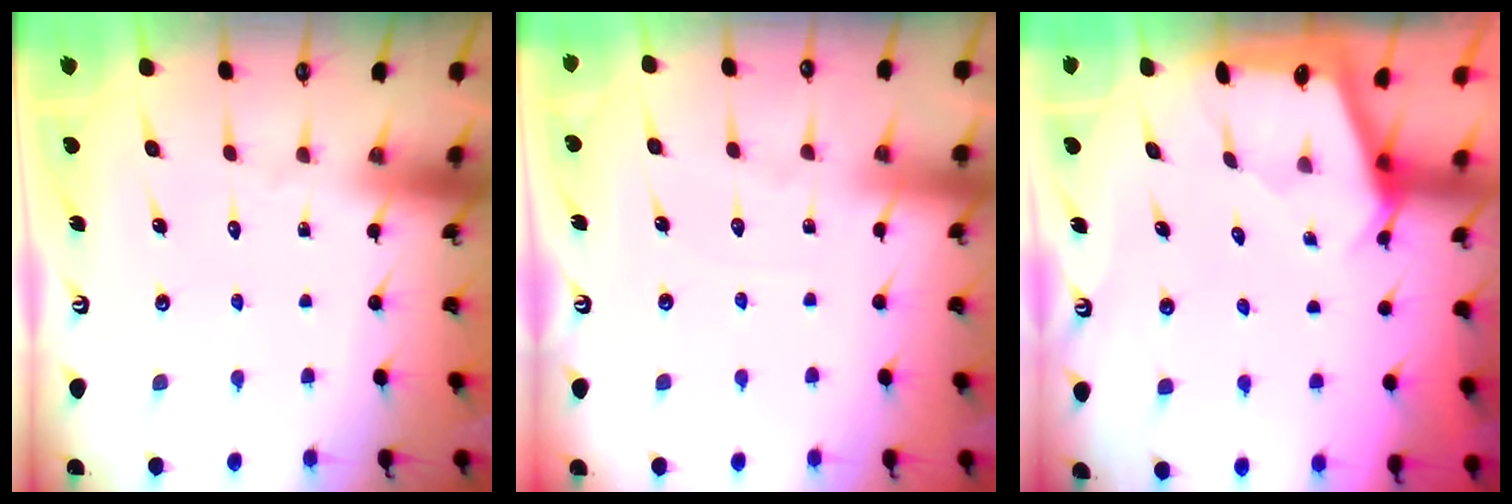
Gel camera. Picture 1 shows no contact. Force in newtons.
{"total": 3.1, "press": 3.1, "slide": 0.5}
{"total": 2.2, "press": 2.2, "slide": 0.3}